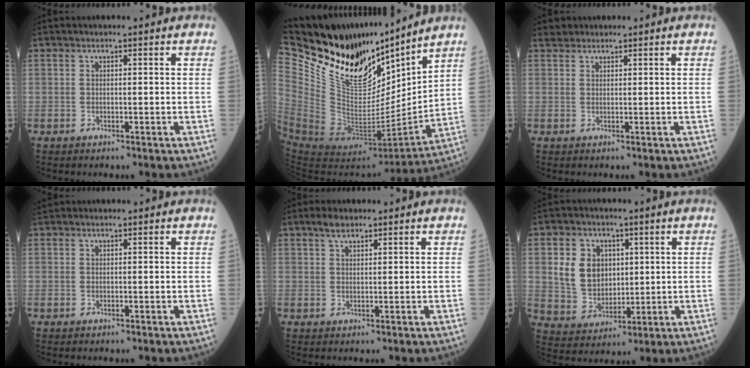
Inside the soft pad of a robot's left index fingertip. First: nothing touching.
{"total": 23.9, "force": [20.0, 7.9, 10.5], "torque": [-0.229, -0.025, 0.359]}
{"total": 1.3, "force": [1.2, 0.5, -0.2], "torque": [-0.001, 0.009, 0.023]}
{"total": 0.6, "force": [0.5, 0.3, 0.0], "torque": [-0.011, 0.013, 0.013]}
{"total": 2.3, "force": [1.8, 0.8, 1.3], "torque": [-0.029, 0.007, 0.034]}
{"total": 8.6, "force": [2.2, 7.0, 4.5], "torque": [-0.105, 0.014, 0.052]}